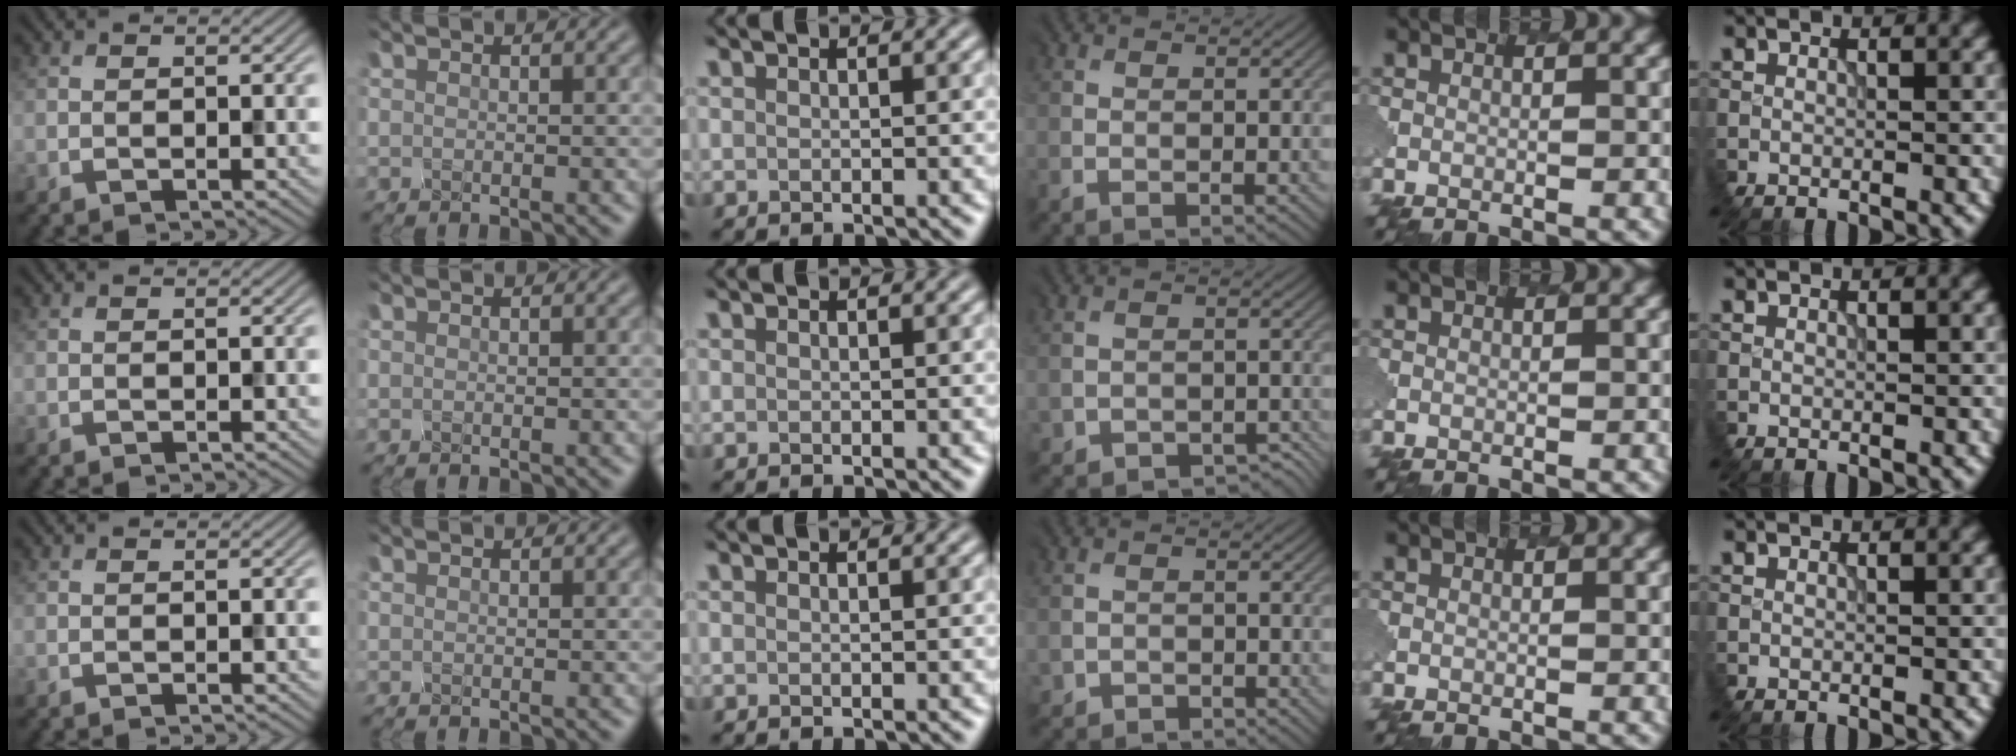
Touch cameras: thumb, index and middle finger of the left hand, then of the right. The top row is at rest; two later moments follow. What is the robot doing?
{"motion": "disassemble", "object": "battery cover"}